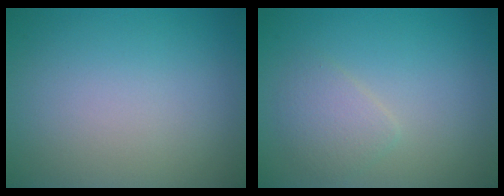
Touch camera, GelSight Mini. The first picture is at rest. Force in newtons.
{"total": 2.0, "press": 2.0, "slide": 0.0}